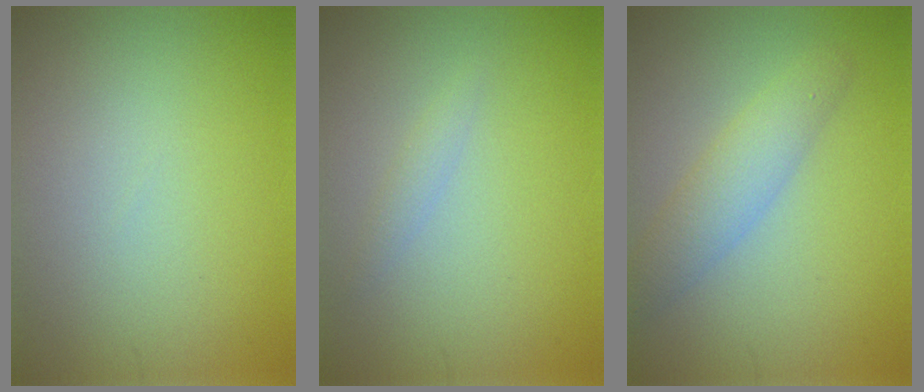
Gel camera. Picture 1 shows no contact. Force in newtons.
{"total": 1.0, "press": 1.0, "slide": 0.0}
{"total": 3.0, "press": 3.0, "slide": 0.2}